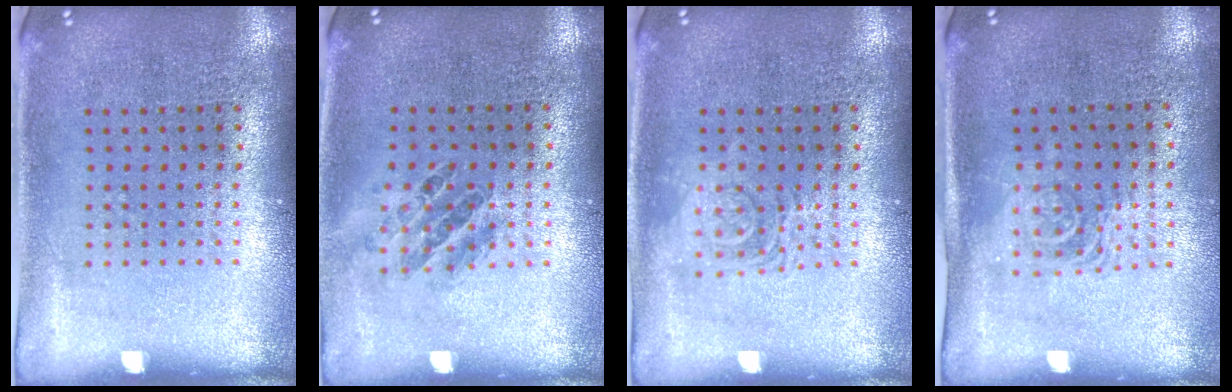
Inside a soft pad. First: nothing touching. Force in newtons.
{"total": 1.0, "press": 0.8, "slide": 0.5}
{"total": 2.3, "press": 2.3, "slide": 0.5}
{"total": 1.6, "press": 1.3, "slide": 0.9}